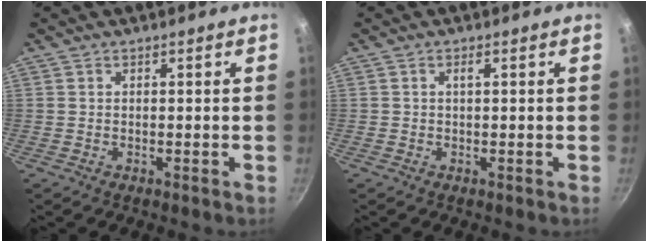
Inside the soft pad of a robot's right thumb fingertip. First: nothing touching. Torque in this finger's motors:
{"motor_torque": [0.65, 0.50, 0.34, 0.18, 0.01]}